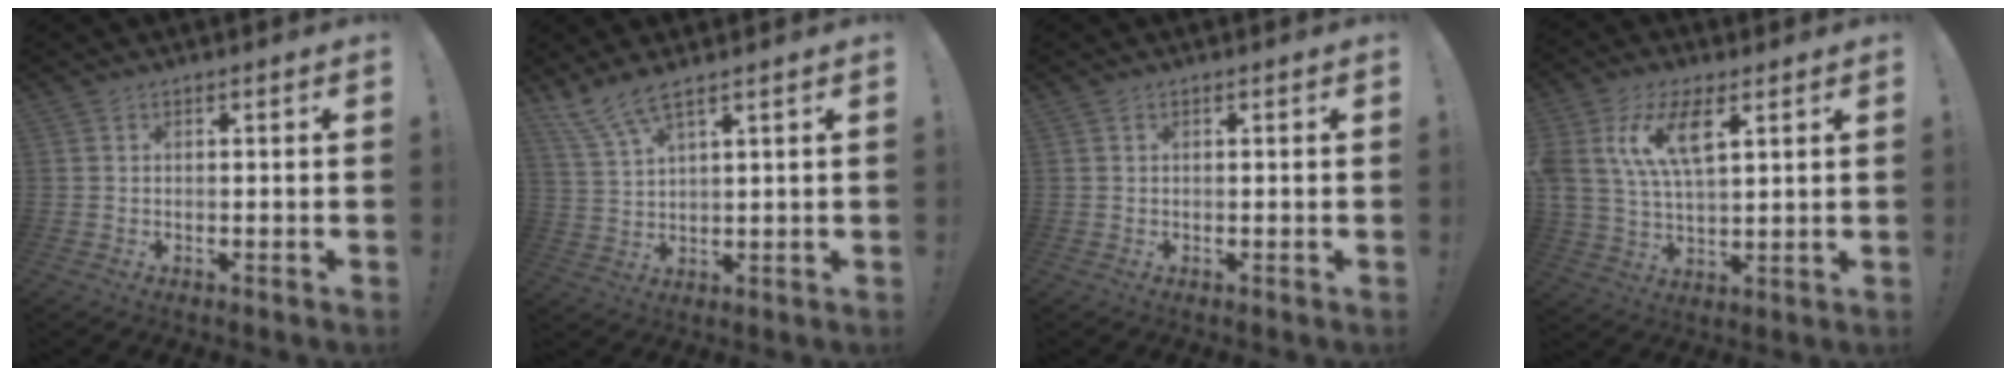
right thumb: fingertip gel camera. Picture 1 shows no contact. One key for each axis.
{"total": 6.7, "fx": 5.1, "fy": 1.0, "fz": 4.2, "tx": -0.096, "ty": -0.020, "tz": 0.097}
{"total": 0.0}
{"total": 13.0, "fx": 5.8, "fy": 6.4, "fz": 9.7, "tx": -0.194, "ty": -0.006, "tz": 0.107}